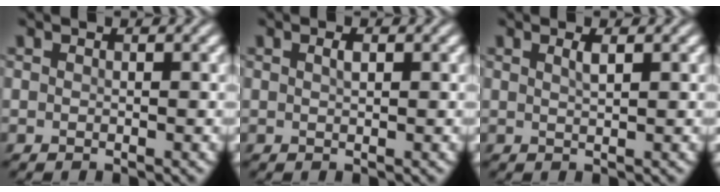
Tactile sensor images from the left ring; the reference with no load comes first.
{"total": 0.9, "force": [0.4, 0.3, 0.7], "torque": [-0.015, 0.002, 0.007]}
{"total": 1.2, "force": [0.6, 0.3, 1.0], "torque": [-0.015, 0.003, 0.009]}